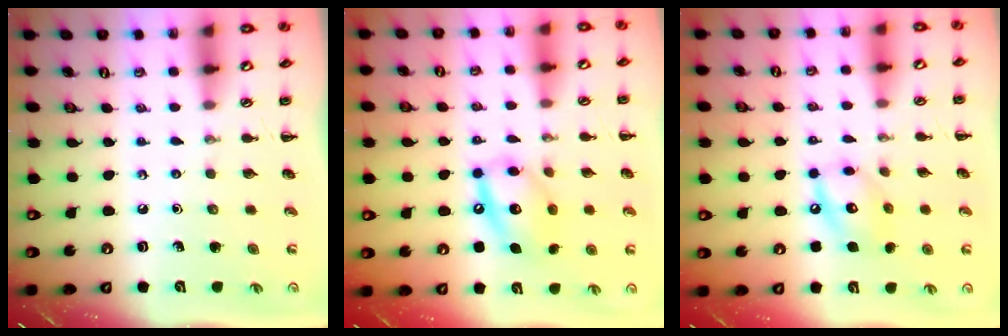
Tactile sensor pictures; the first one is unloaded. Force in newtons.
{"total": 13.8, "press": 13.6, "slide": 2.5}
{"total": 10.8, "press": 10.8, "slide": 0.7}